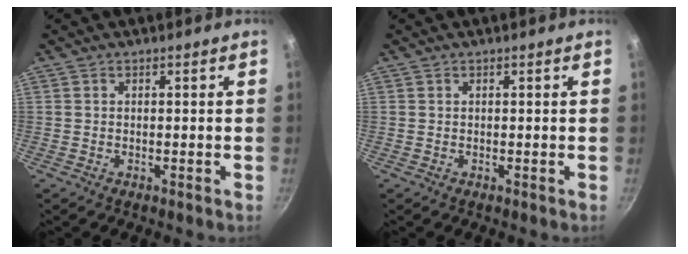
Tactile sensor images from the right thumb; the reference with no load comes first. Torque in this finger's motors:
{"motor_torque": [0.00, 0.00, 0.00, 0.00, 0.00]}